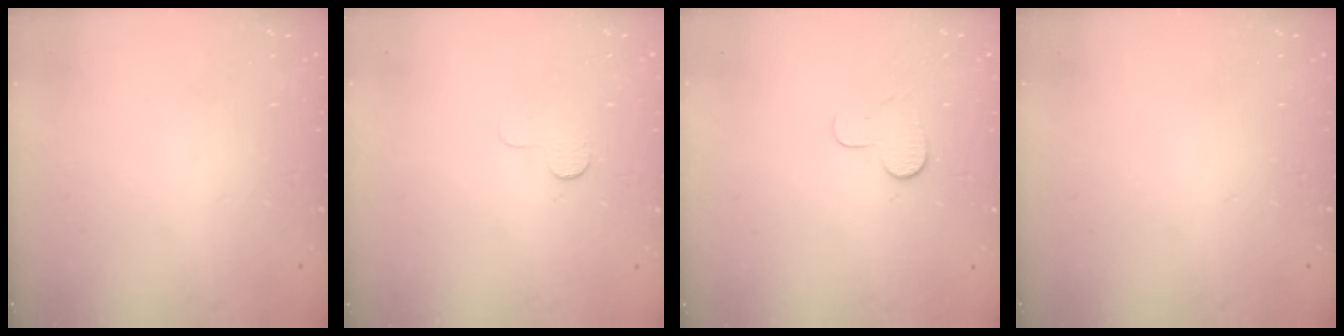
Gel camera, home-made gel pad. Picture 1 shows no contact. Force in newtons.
{"total": 3.9, "press": 3.9, "slide": 0.4}
{"total": 6.3, "press": 6.3, "slide": 0.5}
{"total": 0.0}